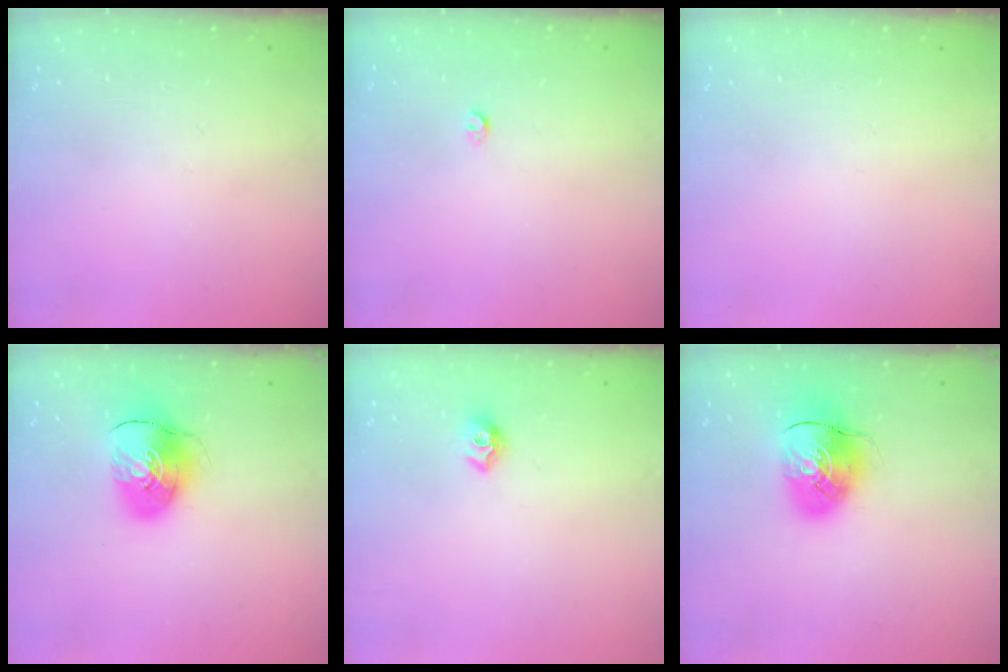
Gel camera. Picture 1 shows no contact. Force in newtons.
{"total": 2.8, "press": 2.8, "slide": 0.5}
{"total": 0.0}
{"total": 9.8, "press": 9.7, "slide": 1.6}
{"total": 7.9, "press": 7.8, "slide": 0.7}
{"total": 9.7, "press": 9.6, "slide": 1.4}